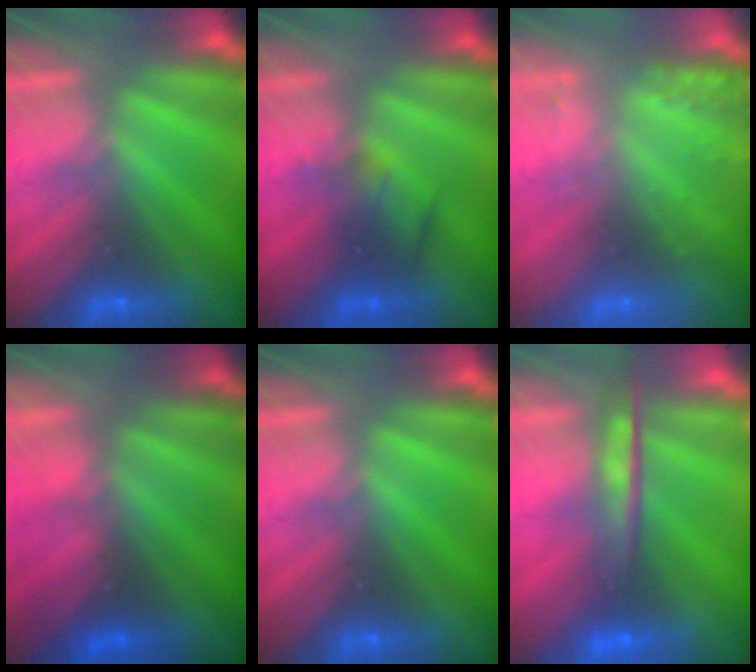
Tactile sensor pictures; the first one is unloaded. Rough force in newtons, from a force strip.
{"total": 2.4}
{"total": 8.0}
{"total": 2.9}
{"total": 0.0}
{"total": 7.4}